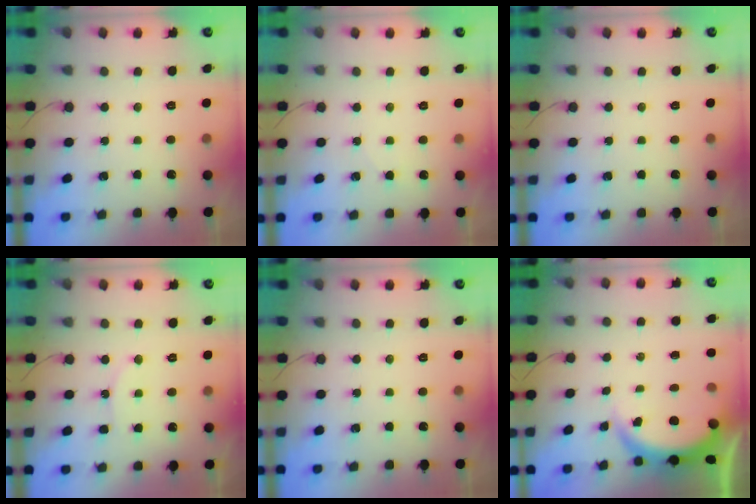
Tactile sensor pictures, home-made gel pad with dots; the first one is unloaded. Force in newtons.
{"total": 3.5, "press": 3.1, "slide": 1.6}
{"total": 0.0}
{"total": 6.1, "press": 6.0, "slide": 0.9}
{"total": 0.0}
{"total": 3.9, "press": 3.9, "slide": 0.2}